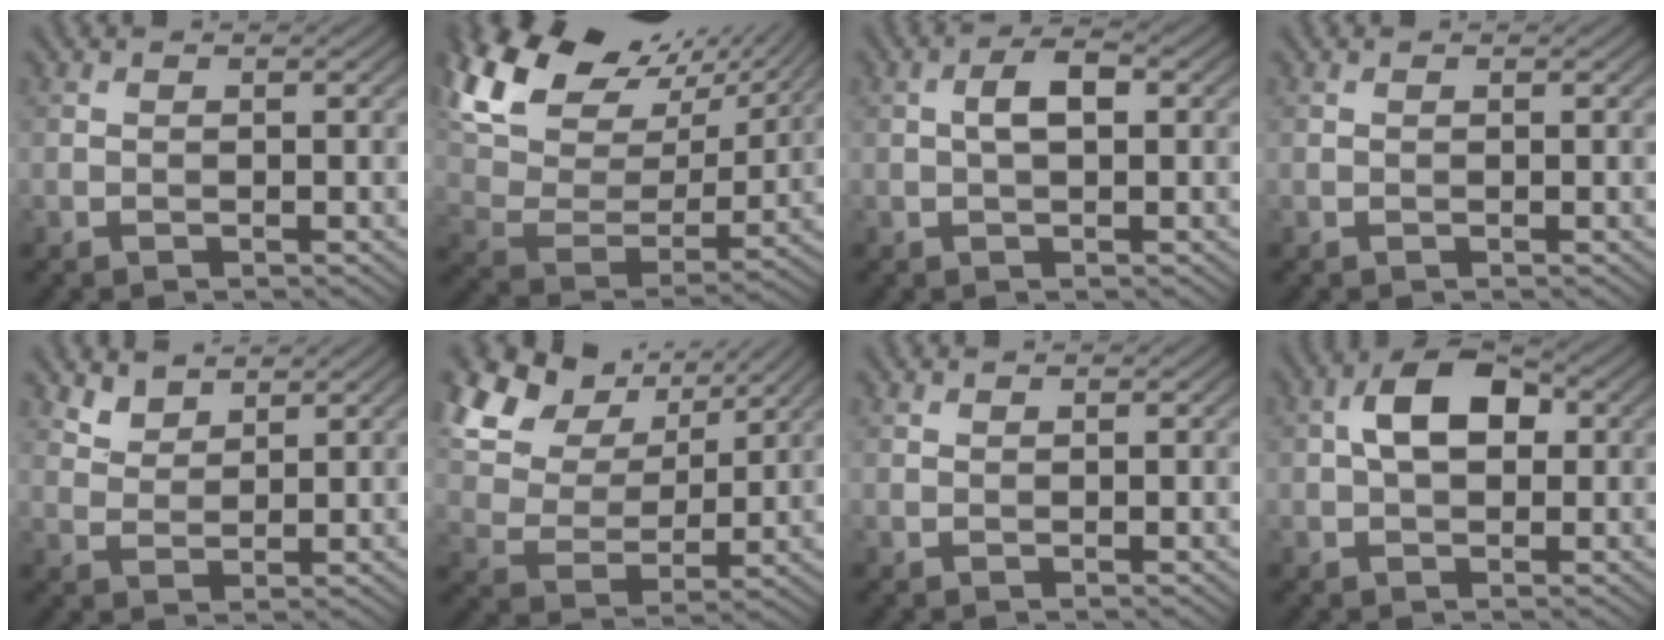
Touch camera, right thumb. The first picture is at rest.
{"total": 18.2, "force": [11.6, 9.6, 10.2], "torque": [-0.259, 0.042, 0.193]}
{"total": 3.1, "force": [0.3, 1.4, 2.8], "torque": [-0.050, 0.008, 0.001]}
{"total": 0.0}
{"total": 3.1, "force": [2.7, 1.3, 1.0], "torque": [-0.027, -0.003, 0.064]}
{"total": 15.3, "force": [9.1, 9.0, 8.4], "torque": [-0.229, 0.022, 0.172]}
{"total": 0.6, "force": [0.5, 0.2, 0.1], "torque": [-0.002, 0.001, 0.012]}
{"total": 6.3, "force": [1.0, 3.8, 4.9], "torque": [-0.088, 0.011, 0.011]}